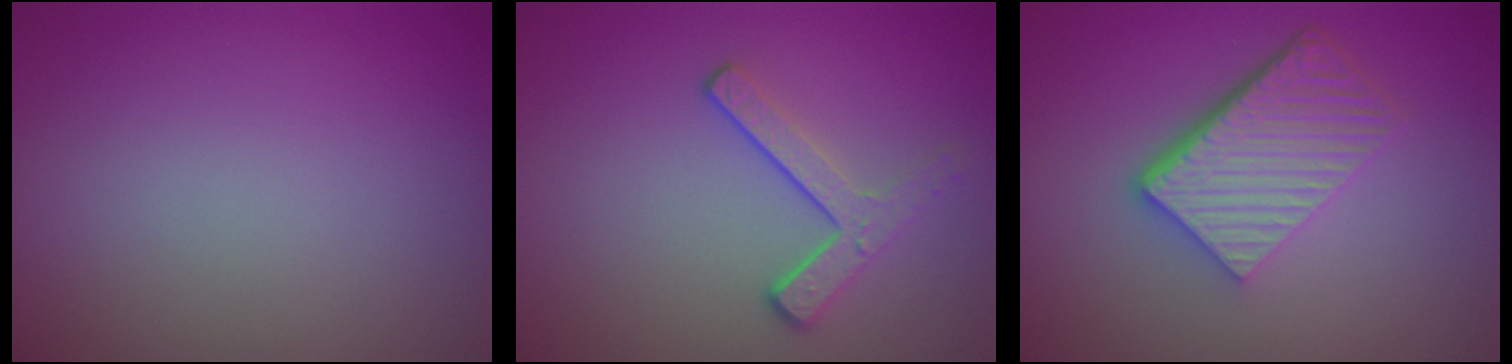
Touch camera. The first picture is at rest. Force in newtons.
{"total": 3.0, "press": 2.2, "slide": 2.0}
{"total": 6.0, "press": 4.1, "slide": 4.4}